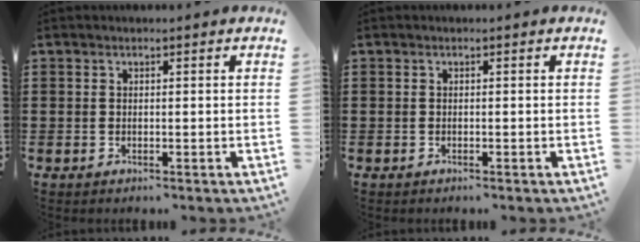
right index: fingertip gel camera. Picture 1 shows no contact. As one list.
[{"total": 0.0}]